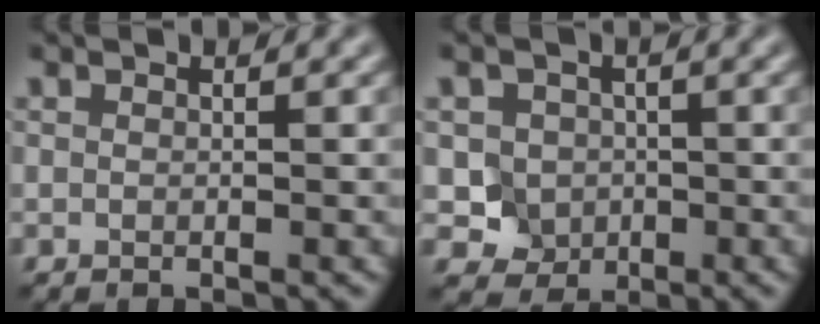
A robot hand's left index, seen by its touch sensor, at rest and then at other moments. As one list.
[{"total": 3.3, "force": [-0.2, 3.1, 1.2], "torque": [-0.011, -0.004, -0.009]}]